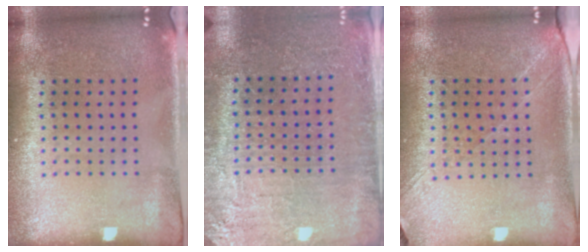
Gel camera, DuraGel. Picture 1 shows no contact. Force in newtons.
{"total": 2.9, "press": 2.9, "slide": 0.4}
{"total": 1.3, "press": 1.2, "slide": 0.5}